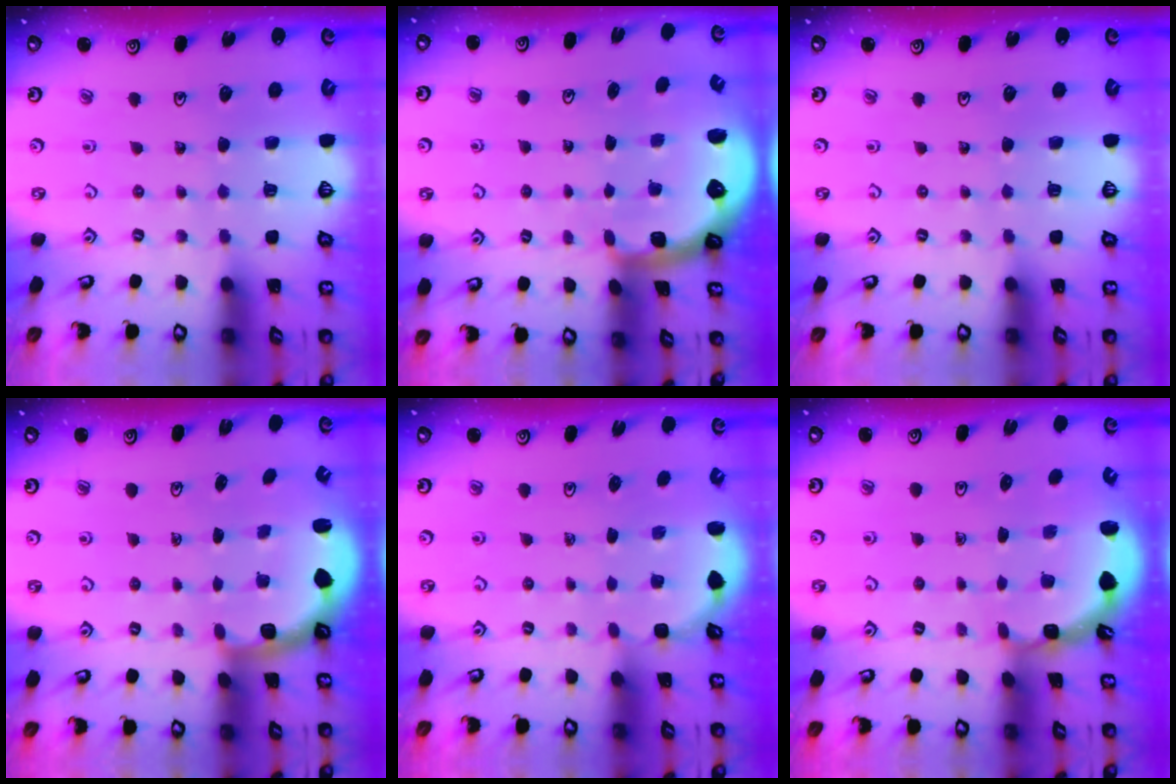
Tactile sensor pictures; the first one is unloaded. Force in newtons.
{"total": 2.4, "press": 2.3, "slide": 0.8}
{"total": 0.0}
{"total": 2.3, "press": 2.0, "slide": 1.1}
{"total": 2.5, "press": 2.2, "slide": 1.2}
{"total": 1.9, "press": 1.8, "slide": 0.6}